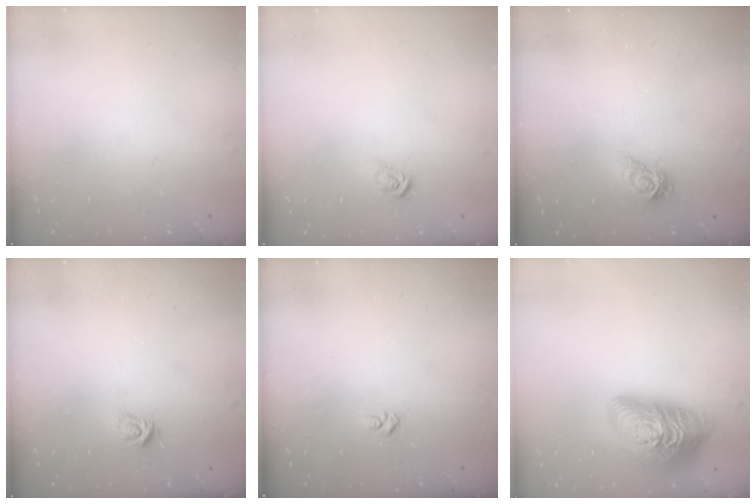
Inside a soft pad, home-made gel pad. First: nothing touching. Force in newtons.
{"total": 3.9, "press": 3.9, "slide": 0.2}
{"total": 6.1, "press": 6.1, "slide": 0.3}
{"total": 4.7, "press": 4.6, "slide": 0.5}
{"total": 2.8, "press": 2.8, "slide": 0.4}
{"total": 23.6, "press": 23.6, "slide": 0.9}